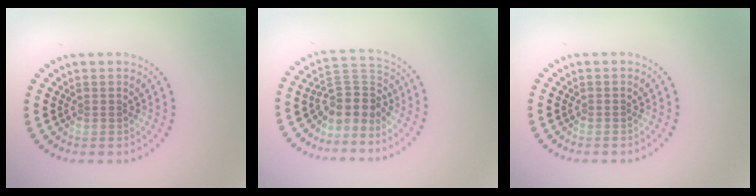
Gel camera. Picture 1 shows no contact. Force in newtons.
{"total": 3.4, "press": 2.4, "slide": 2.4}
{"total": 0.0}